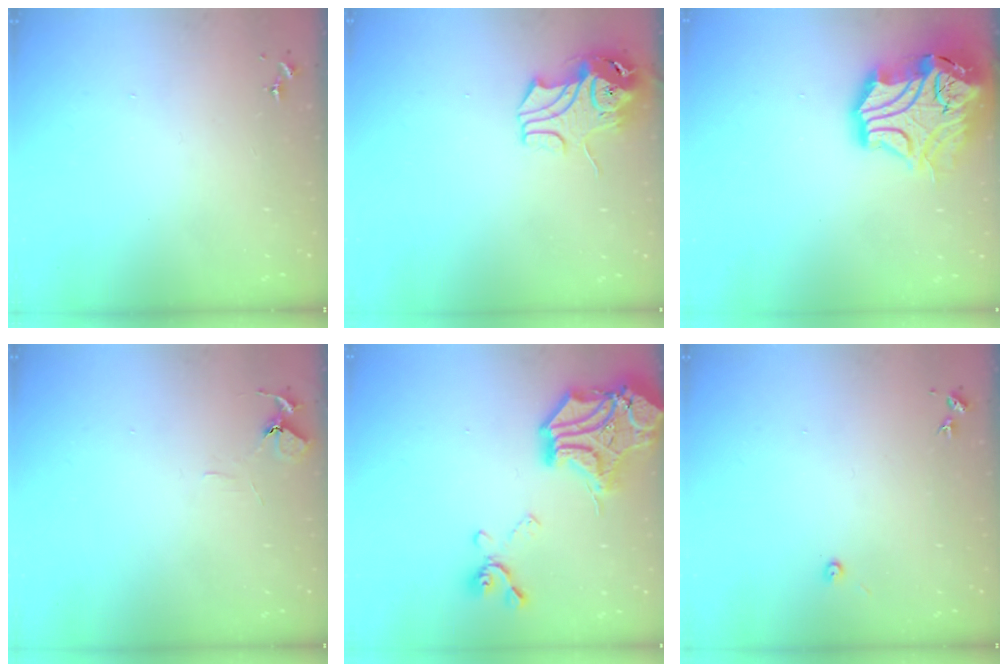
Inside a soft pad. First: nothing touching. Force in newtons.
{"total": 9.1, "press": 9.0, "slide": 1.4}
{"total": 19.5, "press": 19.3, "slide": 2.9}
{"total": 5.8, "press": 5.8, "slide": 0.6}
{"total": 22.5, "press": 22.3, "slide": 2.7}
{"total": 3.5, "press": 3.5, "slide": 0.3}